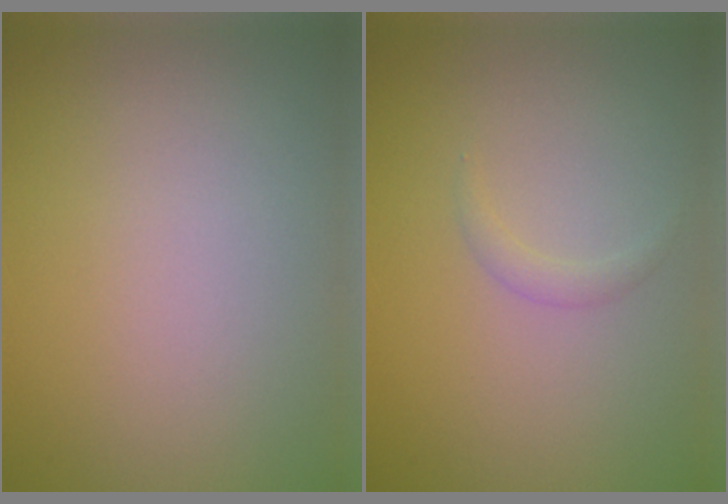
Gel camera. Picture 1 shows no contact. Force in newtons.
{"total": 0.9, "press": 0.9, "slide": 0.1}